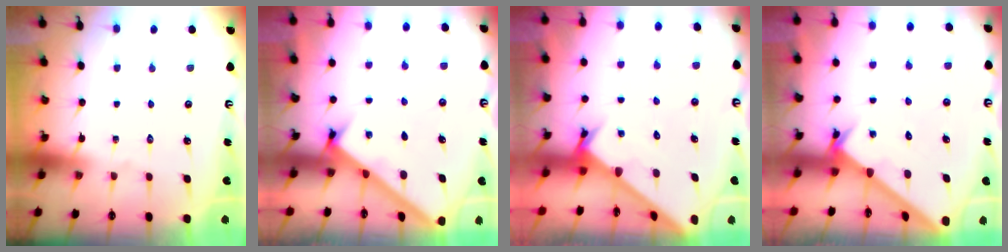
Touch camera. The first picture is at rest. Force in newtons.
{"total": 2.6, "press": 2.6, "slide": 0.3}
{"total": 2.7, "press": 2.7, "slide": 0.3}
{"total": 2.2, "press": 2.2, "slide": 0.2}